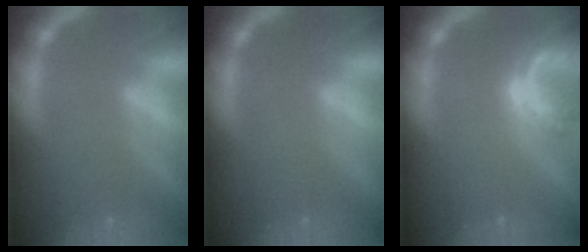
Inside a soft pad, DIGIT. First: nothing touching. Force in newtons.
{"total": 0.0}
{"total": 3.0}